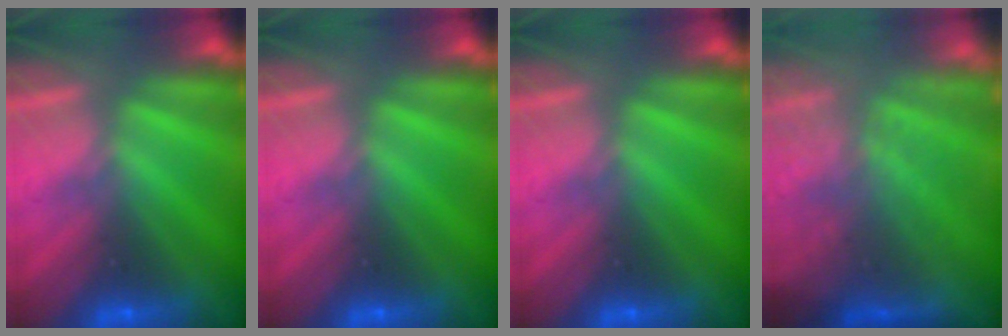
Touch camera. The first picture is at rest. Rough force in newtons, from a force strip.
{"total": 0.0}
{"total": 0.0}
{"total": 7.2}